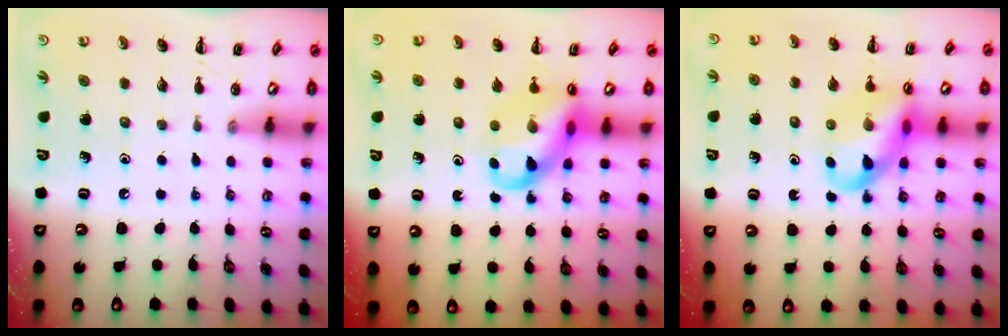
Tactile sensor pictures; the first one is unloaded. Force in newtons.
{"total": 13.8, "press": 13.3, "slide": 3.7}
{"total": 15.5, "press": 15.1, "slide": 3.4}